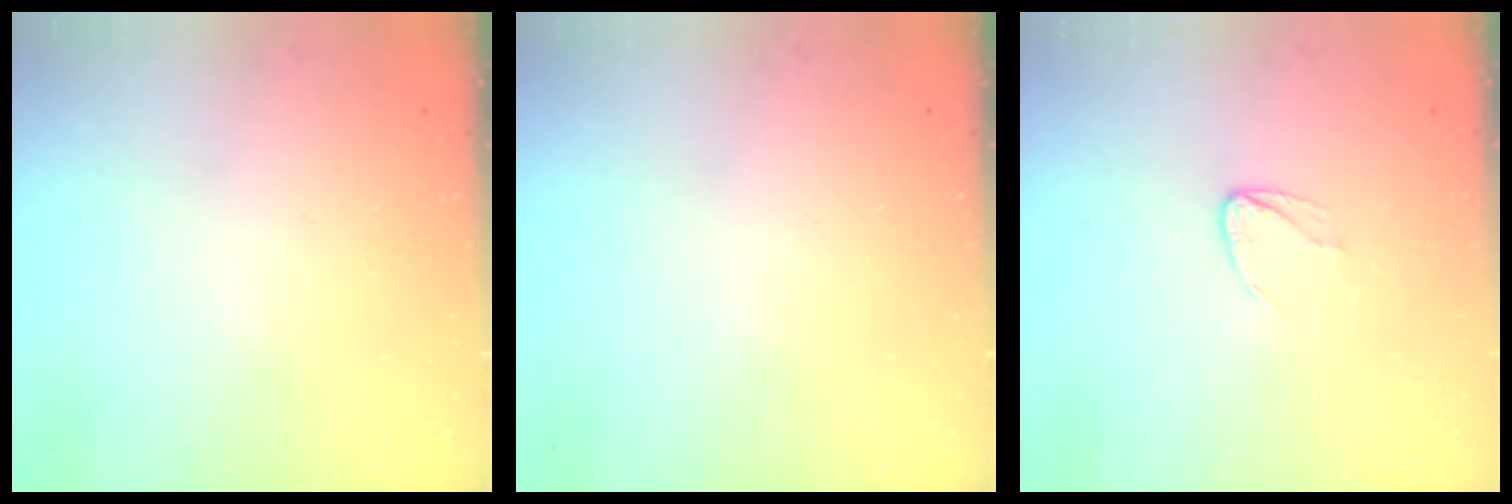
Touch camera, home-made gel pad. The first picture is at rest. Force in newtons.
{"total": 0.0}
{"total": 3.6, "press": 3.6, "slide": 0.4}